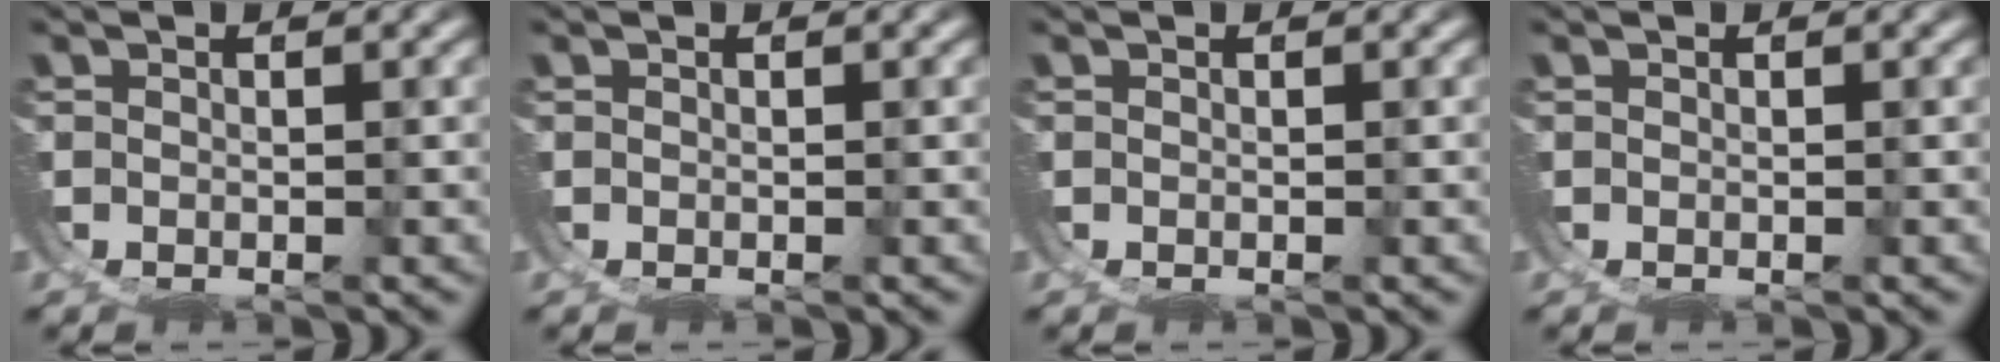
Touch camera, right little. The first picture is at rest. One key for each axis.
{"total": 0.0}
{"total": 0.0}
{"total": 0.0}